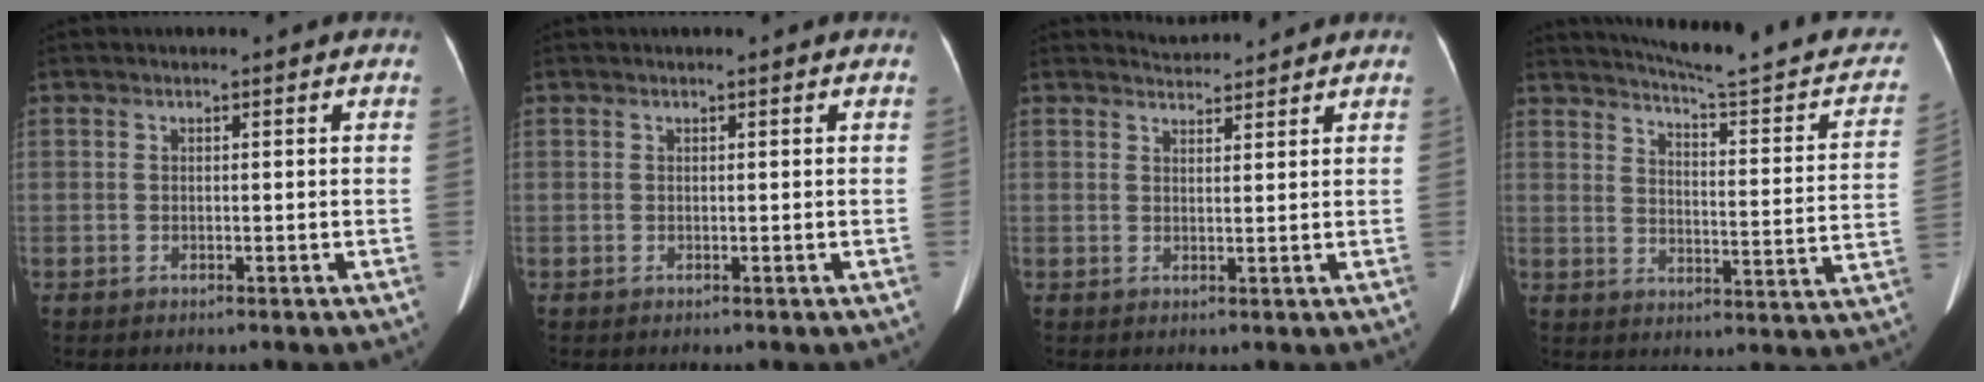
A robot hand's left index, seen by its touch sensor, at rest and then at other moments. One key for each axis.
{"total": 0.0}
{"total": 2.7, "fx": 2.7, "fy": 0.0, "fz": -0.3, "tx": -0.006, "ty": 0.011, "tz": 0.047}
{"total": 21.3, "fx": 18.9, "fy": 2.2, "fz": 9.6, "tx": -0.124, "ty": -0.041, "tz": 0.232}